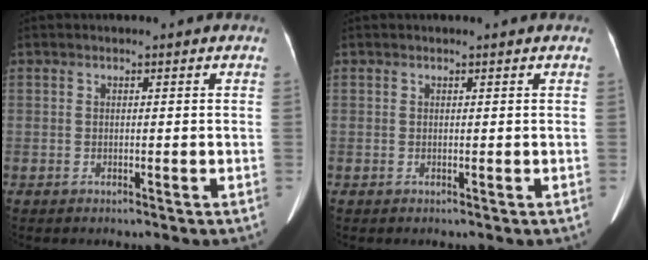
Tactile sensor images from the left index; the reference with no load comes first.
{"total": 0.7, "force": [0.7, 0.1, 0.2], "torque": [-0.007, 0.015, 0.007]}